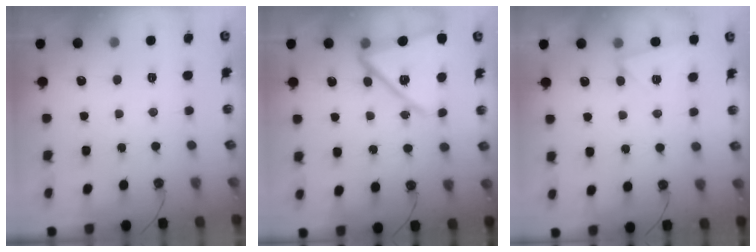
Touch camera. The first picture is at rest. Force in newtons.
{"total": 15.1, "press": 15.1, "slide": 1.1}
{"total": 3.4, "press": 3.3, "slide": 0.8}